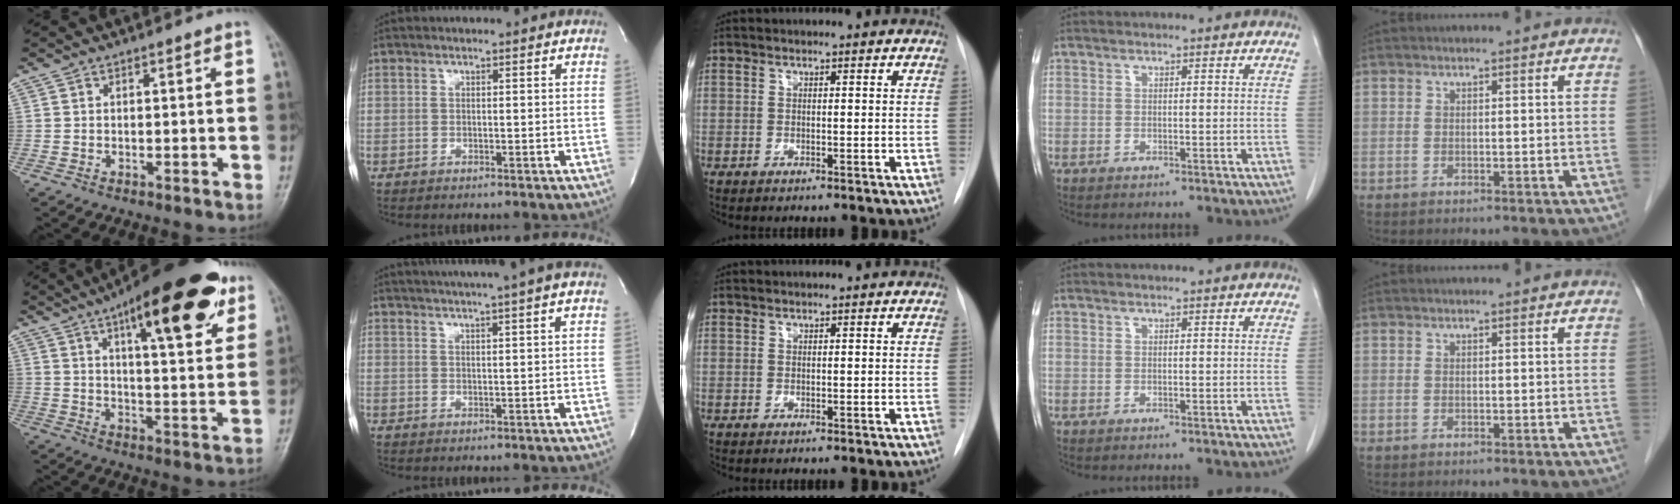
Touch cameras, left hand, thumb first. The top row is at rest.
{"thumb": {"total": 22.6, "force": [12.5, 7.1, 17.4], "torque": [-0.225, -0.029, 0.180]}, "index": {"total": 9.2, "force": [7.4, -1.4, 5.2], "torque": [-0.082, 0.016, 0.088]}}